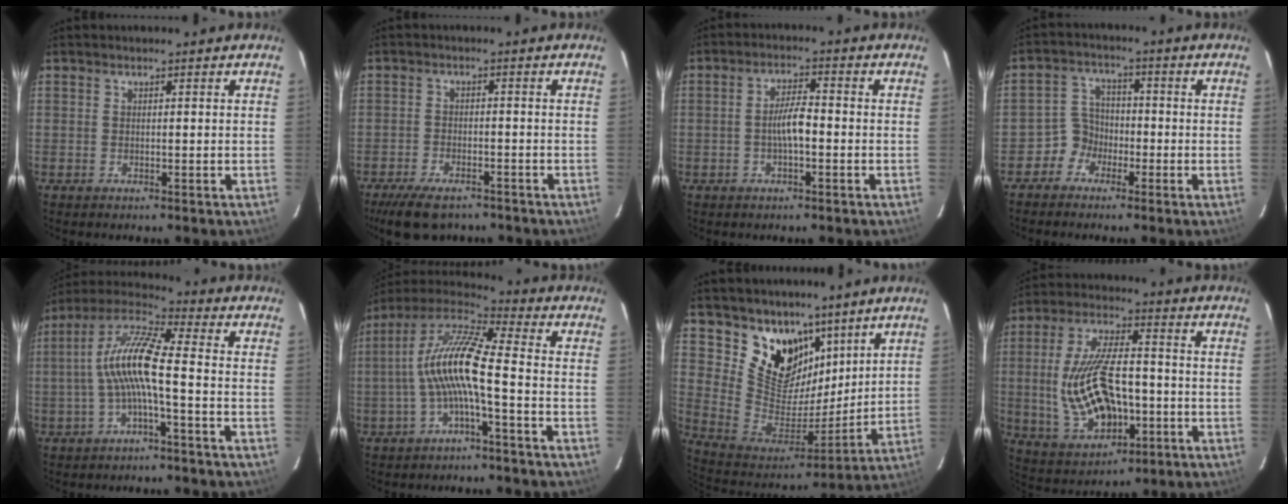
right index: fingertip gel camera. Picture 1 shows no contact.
{"total": 9.3, "force": [-7.3, 3.6, 4.4], "torque": [-0.108, -0.011, -0.120]}
{"total": 4.5, "force": [-1.1, 1.1, 4.2], "torque": [-0.080, 0.007, -0.019]}
{"total": 4.6, "force": [-2.8, 3.7, -0.1], "torque": [0.001, 0.024, -0.055]}
{"total": 10.2, "force": [-1.8, 1.4, 9.9], "torque": [-0.210, 0.017, -0.036]}
{"total": 11.4, "force": [-2.3, 1.6, 11.1], "torque": [-0.226, 0.016, -0.047]}
{"total": 15.7, "force": [10.2, 10.2, 6.1], "torque": [-0.129, -0.009, 0.203]}
{"total": 16.8, "force": [-2.6, 8.4, 14.3], "torque": [-0.298, -0.002, -0.025]}